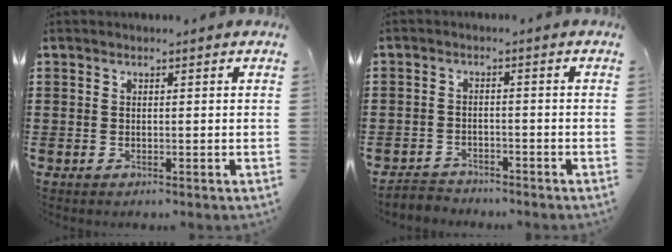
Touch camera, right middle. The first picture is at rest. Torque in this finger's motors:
{"motor_torque": [0.41, -0.03, -0.08, -0.04]}